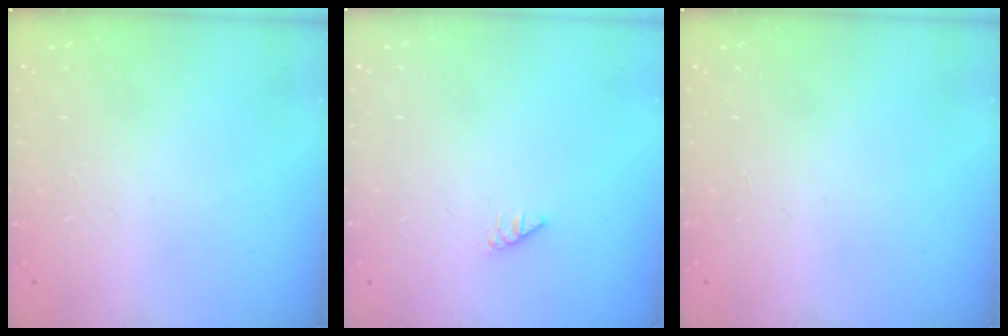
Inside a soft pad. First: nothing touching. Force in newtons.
{"total": 0.0}
{"total": 0.0}